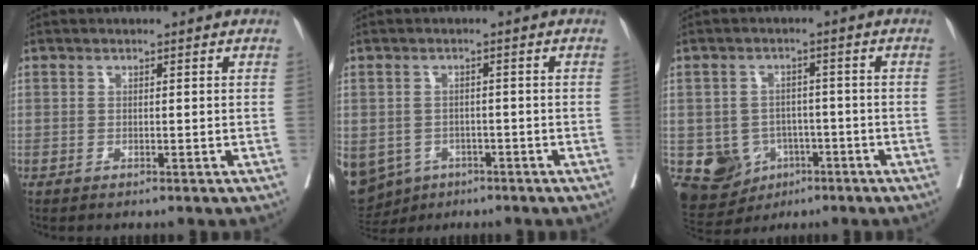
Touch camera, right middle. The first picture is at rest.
{"total": 15.1, "force": [-7.1, 12.2, 5.5], "torque": [-0.173, -0.005, -0.089]}
{"total": 7.7, "force": [-2.7, 6.8, 2.3], "torque": [-0.045, 0.008, -0.030]}